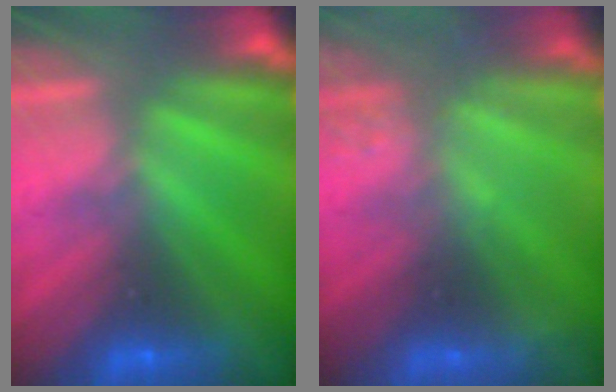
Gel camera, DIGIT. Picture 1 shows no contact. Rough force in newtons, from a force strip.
{"total": 2.2}